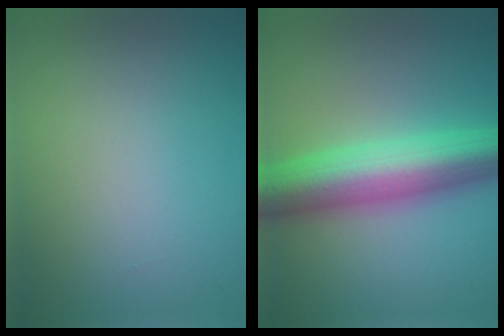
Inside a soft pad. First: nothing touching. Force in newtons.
{"total": 9.4, "press": 9.4, "slide": 0.2}